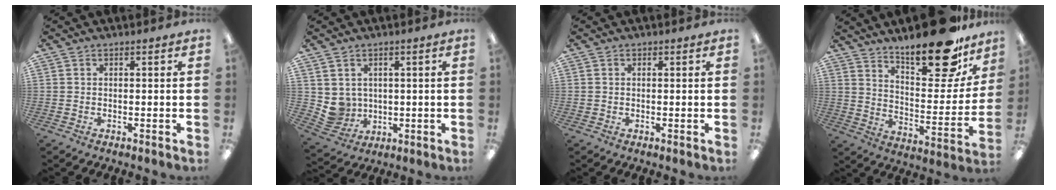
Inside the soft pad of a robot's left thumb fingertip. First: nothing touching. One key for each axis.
{"total": 5.3, "fx": 2.1, "fy": 4.9, "fz": 0.2, "tx": -0.024, "ty": -0.014, "tz": 0.046}
{"total": 0.6, "fx": 0.2, "fy": 0.5, "fz": -0.2, "tx": 0.004, "ty": 0.006, "tz": 0.002}
{"total": 21.6, "fx": 16.8, "fy": 6.9, "fz": 11.7, "tx": -0.174, "ty": -0.114, "tz": 0.279}